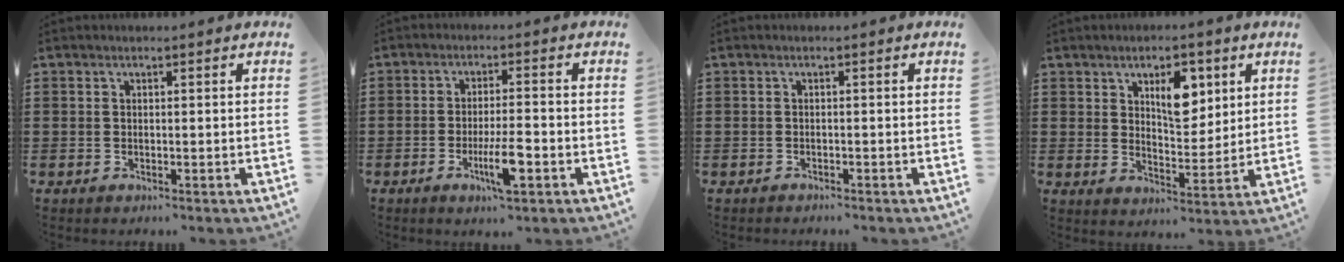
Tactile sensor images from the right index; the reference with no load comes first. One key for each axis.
{"total": 6.4, "fx": -2.4, "fy": 1.1, "fz": 5.8, "tx": -0.112, "ty": -0.014, "tz": -0.042}
{"total": 0.7, "fx": -0.6, "fy": 0.1, "fz": 0.1, "tx": -0.002, "ty": -0.001, "tz": -0.014}
{"total": 7.1, "fx": 3.1, "fy": 3.7, "fz": 5.2, "tx": -0.074, "ty": -0.004, "tz": 0.047}